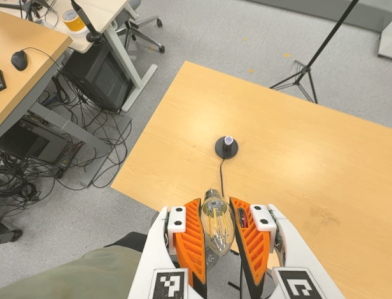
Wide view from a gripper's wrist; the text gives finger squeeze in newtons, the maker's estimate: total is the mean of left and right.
{"total": 20.7, "left": 22.2, "right": 19.1}